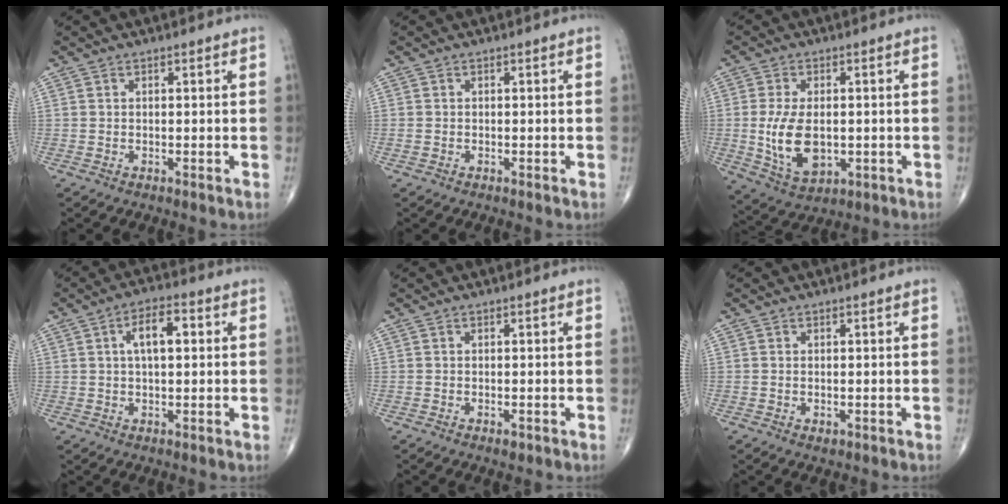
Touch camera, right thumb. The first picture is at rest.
{"total": 0.7, "force": [-0.2, 0.6, 0.3], "torque": [-0.012, 0.000, -0.002]}
{"total": 10.7, "force": [-0.8, 6.2, 8.7], "torque": [-0.156, -0.010, 0.000]}
{"total": 6.5, "force": [1.3, 2.9, 5.6], "torque": [-0.091, 0.011, 0.018]}
{"total": 1.0, "force": [-0.5, 0.5, 0.7], "torque": [-0.006, -0.001, -0.004]}
{"total": 0.9, "force": [-0.2, 0.6, 0.7], "torque": [-0.009, -0.001, 0.002]}